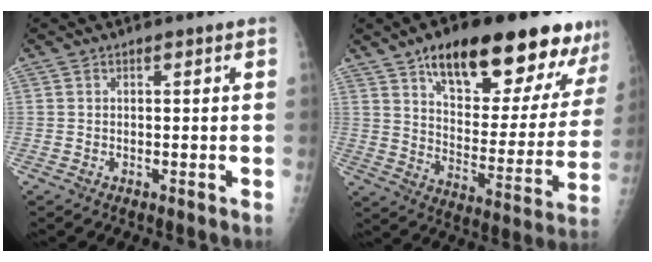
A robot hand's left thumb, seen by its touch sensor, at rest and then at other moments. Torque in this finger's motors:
{"motor_torque": [0.47, 0.58, 1.40, -1.38, 0.13]}